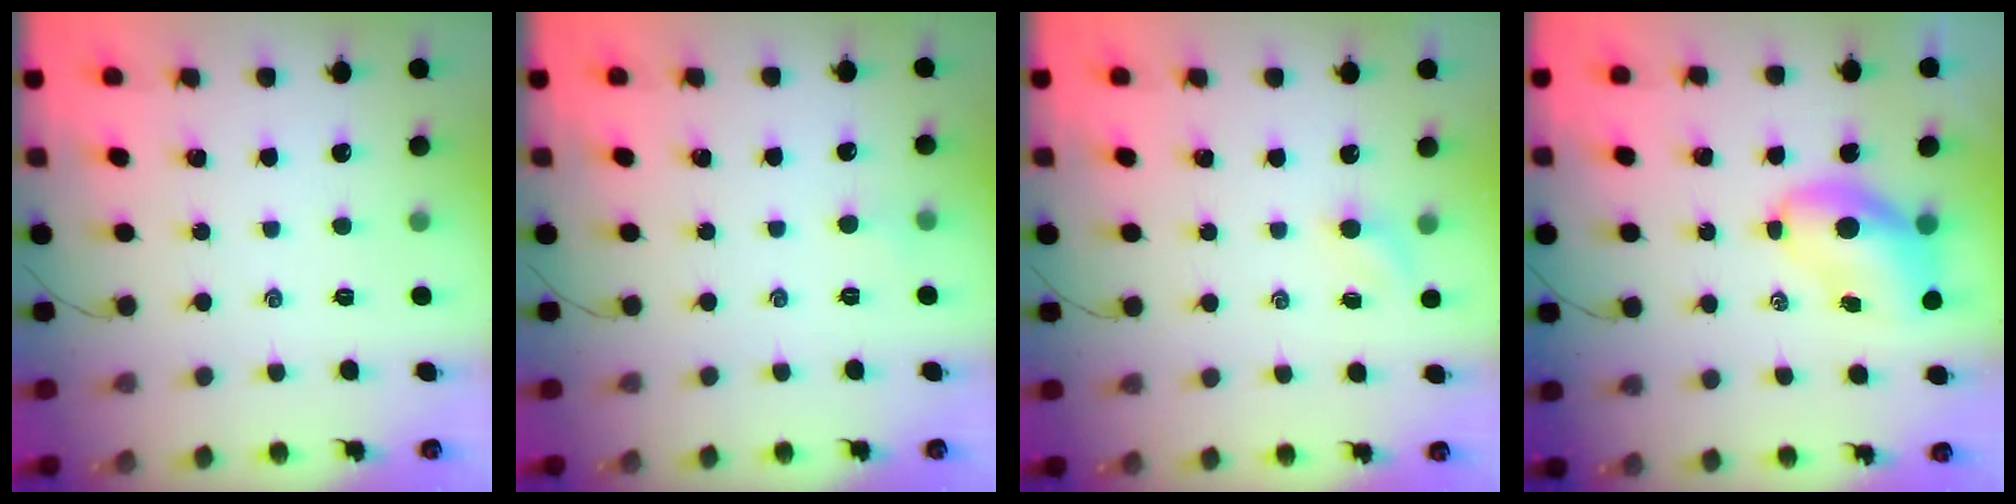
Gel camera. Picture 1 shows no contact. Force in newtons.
{"total": 2.6, "press": 2.4, "slide": 0.8}
{"total": 2.9, "press": 2.7, "slide": 0.9}
{"total": 7.2, "press": 7.0, "slide": 1.5}